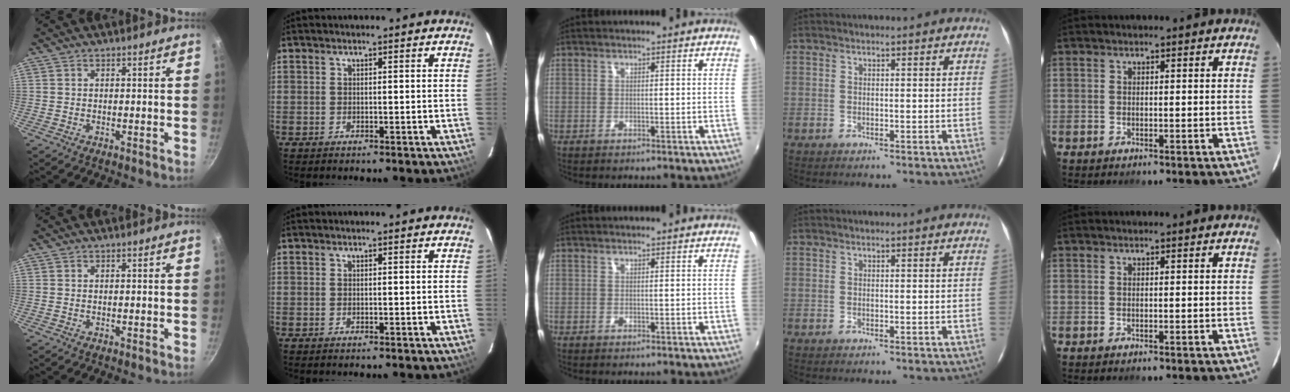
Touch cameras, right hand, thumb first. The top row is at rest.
{}